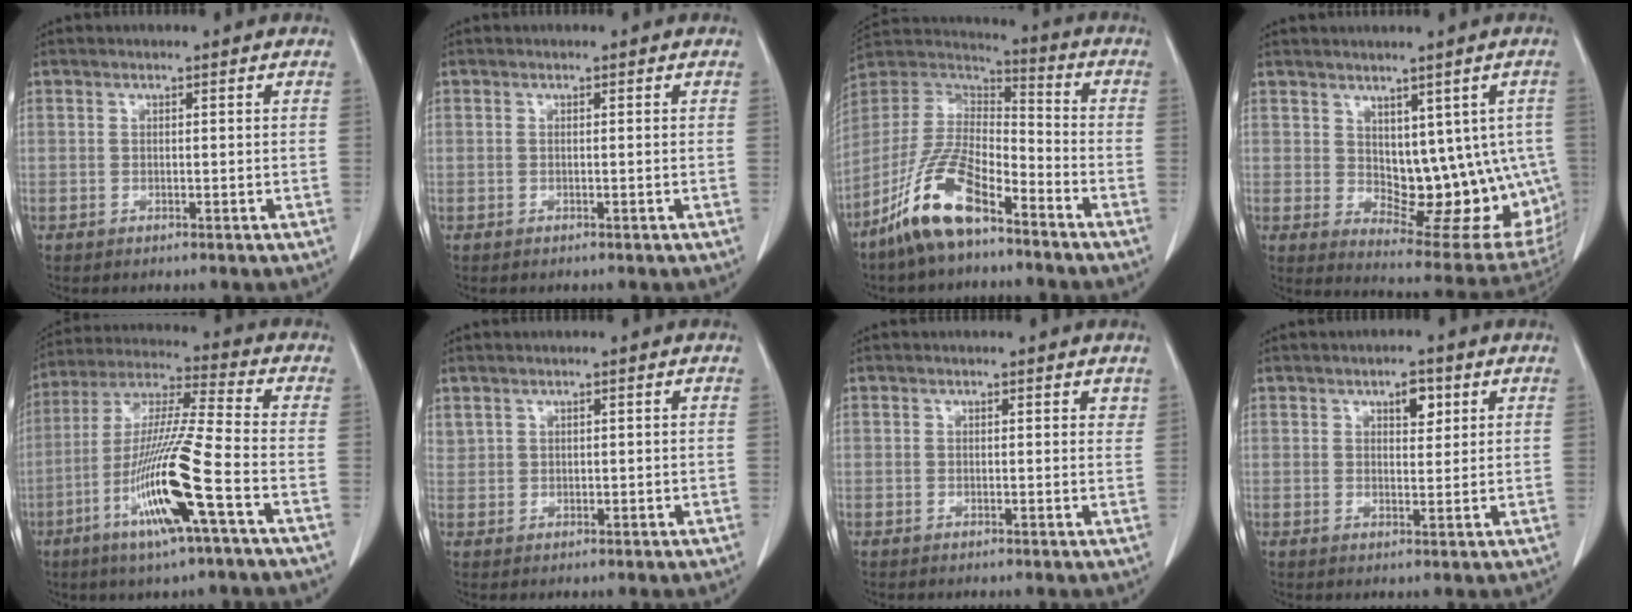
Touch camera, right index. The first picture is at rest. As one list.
[{"total": 0.0}, {"total": 13.9, "force": [-9.2, 4.3, 9.5], "torque": [-0.202, 0.006, -0.177]}, {"total": 14.5, "force": [0.0, 7.8, 12.2], "torque": [-0.126, 0.003, 0.022]}, {"total": 15.6, "force": [-6.0, -0.3, 14.4], "torque": [-0.292, -0.016, -0.114]}, {"total": 1.6, "force": [1.2, 1.0, 0.4], "torque": [-0.006, 0.008, 0.032]}, {"total": 1.3, "force": [1.0, 0.6, 0.6], "torque": [-0.003, -0.002, 0.006]}, {"total": 3.3, "force": [1.7, 1.5, 2.4], "torque": [-0.037, -0.002, 0.025]}]